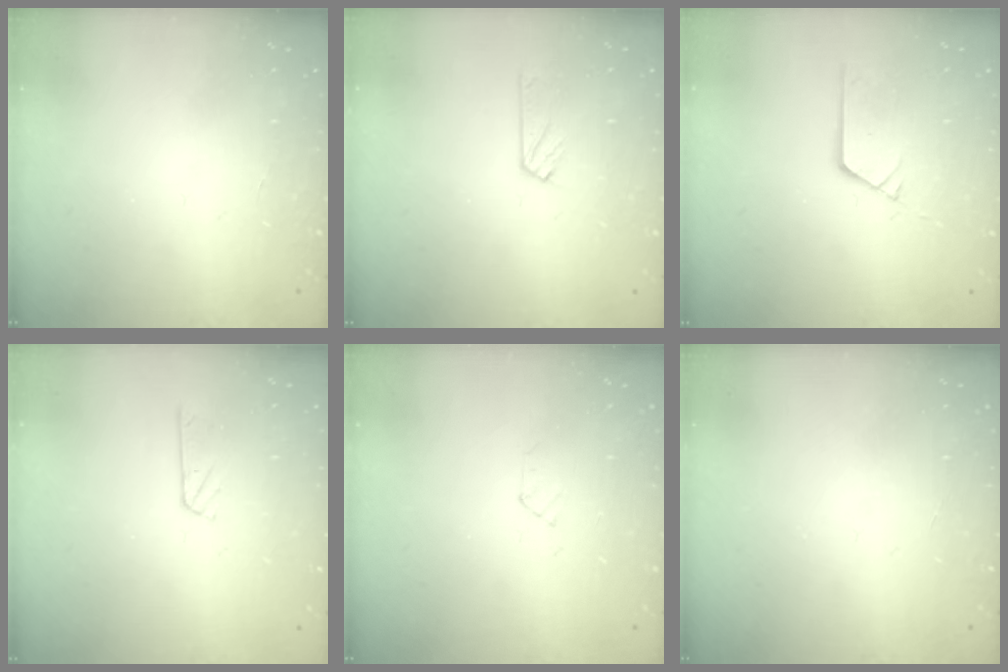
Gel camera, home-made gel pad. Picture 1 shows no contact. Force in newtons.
{"total": 3.0, "press": 3.0, "slide": 0.3}
{"total": 3.7, "press": 3.7, "slide": 0.3}
{"total": 2.8, "press": 2.8, "slide": 0.2}
{"total": 2.8, "press": 2.7, "slide": 0.5}
{"total": 0.0}